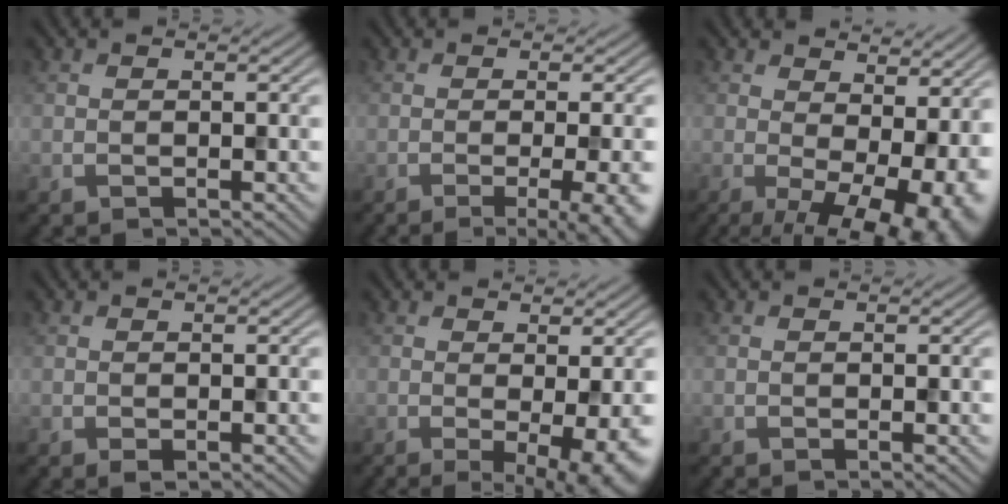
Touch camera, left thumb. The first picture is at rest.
{"total": 8.2, "force": [-2.4, 2.3, 7.5], "torque": [-0.080, -0.002, -0.023]}
{"total": 13.2, "force": [-0.6, 6.5, 11.5], "torque": [-0.145, -0.026, 0.027]}
{"total": 0.6, "force": [-0.1, 0.3, 0.5], "torque": [-0.006, -0.002, -0.001]}
{"total": 5.8, "force": [-0.8, 1.2, 5.6], "torque": [-0.078, -0.010, -0.007]}
{"total": 0.0}